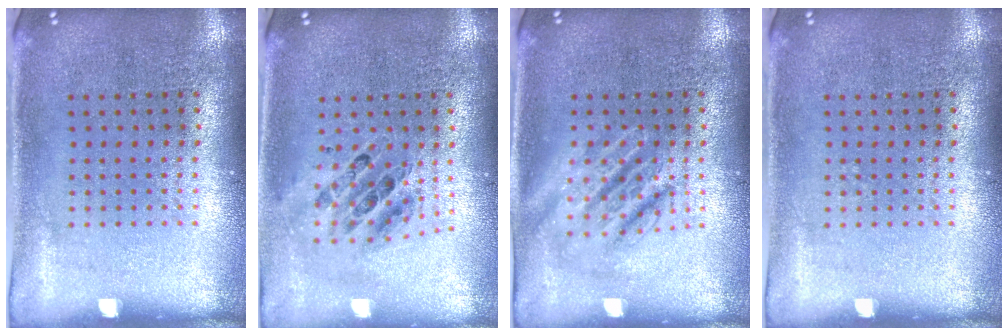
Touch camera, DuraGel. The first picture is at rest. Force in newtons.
{"total": 0.6, "press": 0.6, "slide": 0.1}
{"total": 2.7, "press": 2.7, "slide": 0.4}
{"total": 0.0}